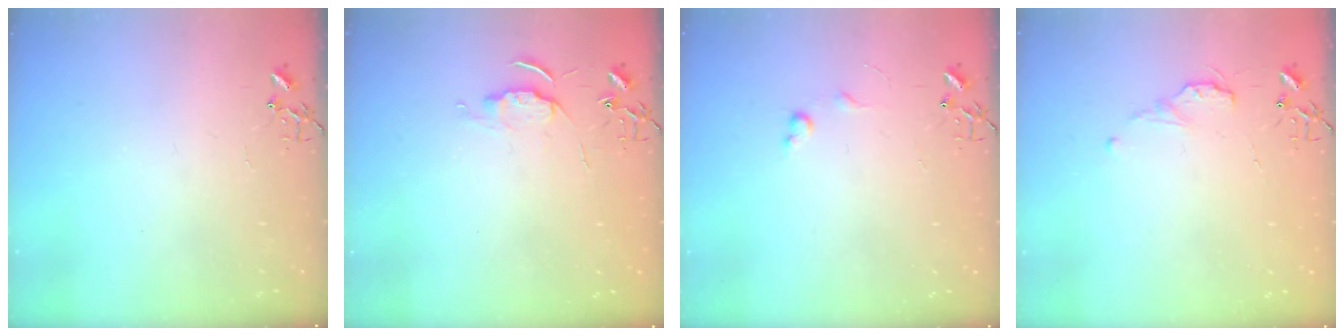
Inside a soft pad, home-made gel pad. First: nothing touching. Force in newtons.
{"total": 6.2, "press": 6.2, "slide": 0.7}
{"total": 4.6, "press": 4.6, "slide": 0.6}
{"total": 5.2, "press": 5.2, "slide": 0.7}